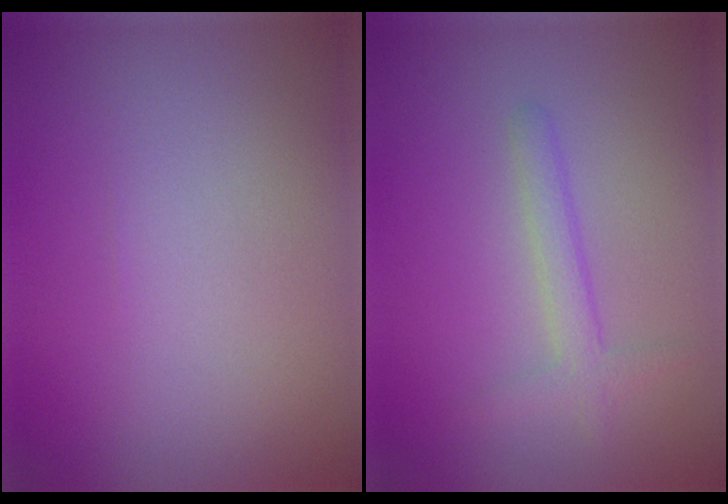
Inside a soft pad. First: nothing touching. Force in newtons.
{"total": 2.0, "press": 2.0, "slide": 0.1}